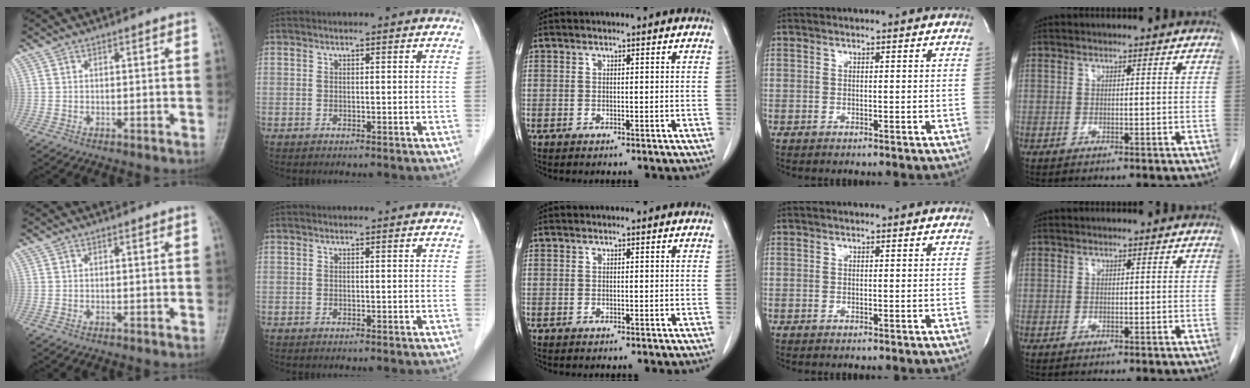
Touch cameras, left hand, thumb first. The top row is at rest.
{}